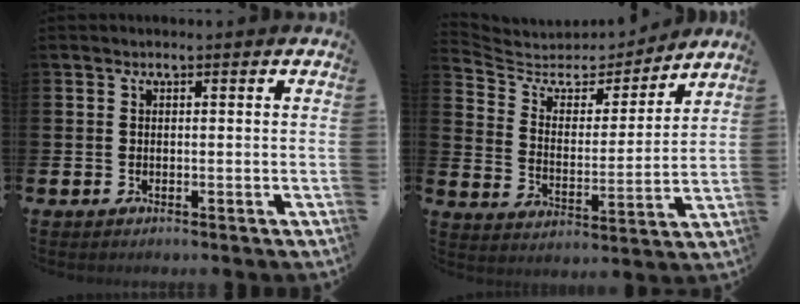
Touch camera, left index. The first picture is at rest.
{"total": 5.7, "force": [5.0, 2.6, 1.1], "torque": [-0.061, -0.040, 0.082]}